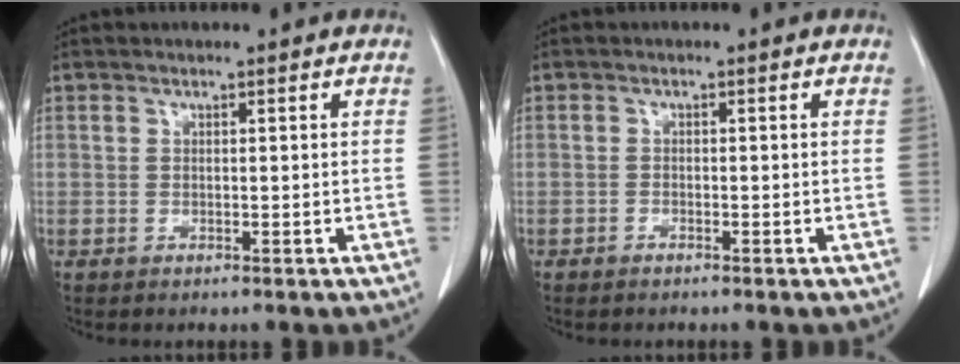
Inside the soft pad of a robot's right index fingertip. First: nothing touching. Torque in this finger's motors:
{"motor_torque": [-0.04, 0.08, 0.09, 0.01]}